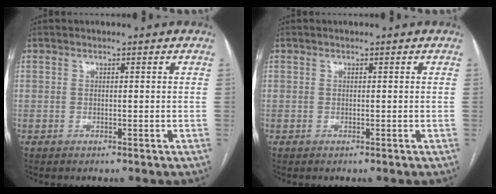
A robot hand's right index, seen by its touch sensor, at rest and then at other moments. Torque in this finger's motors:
{"motor_torque": [0.00, 0.00, 0.00, 0.00]}